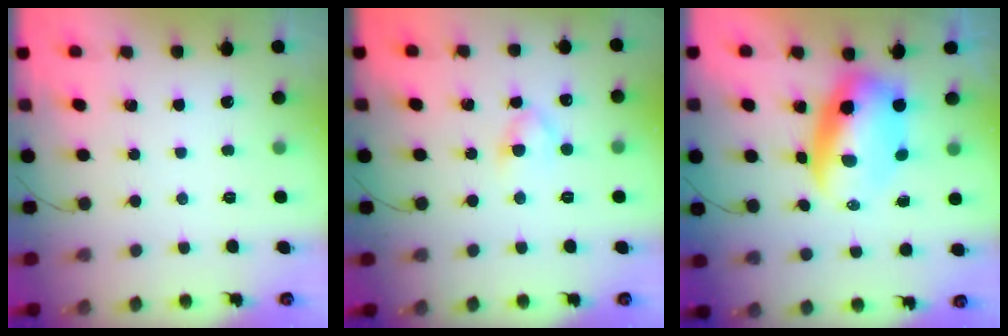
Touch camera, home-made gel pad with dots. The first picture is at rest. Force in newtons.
{"total": 3.5, "press": 3.3, "slide": 1.4}
{"total": 9.1, "press": 8.8, "slide": 2.4}